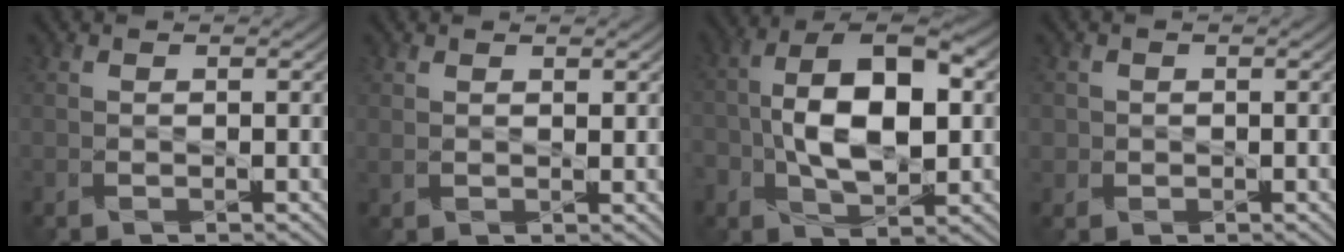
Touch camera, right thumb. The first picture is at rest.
{"total": 1.3, "force": [1.0, 0.6, 0.6], "torque": [-0.018, -0.004, 0.023]}
{"total": 11.8, "force": [-0.3, 6.6, 9.8], "torque": [-0.180, 0.009, -0.010]}
{"total": 1.4, "force": [0.0, 1.4, 0.1], "torque": [0.003, -0.006, -0.001]}